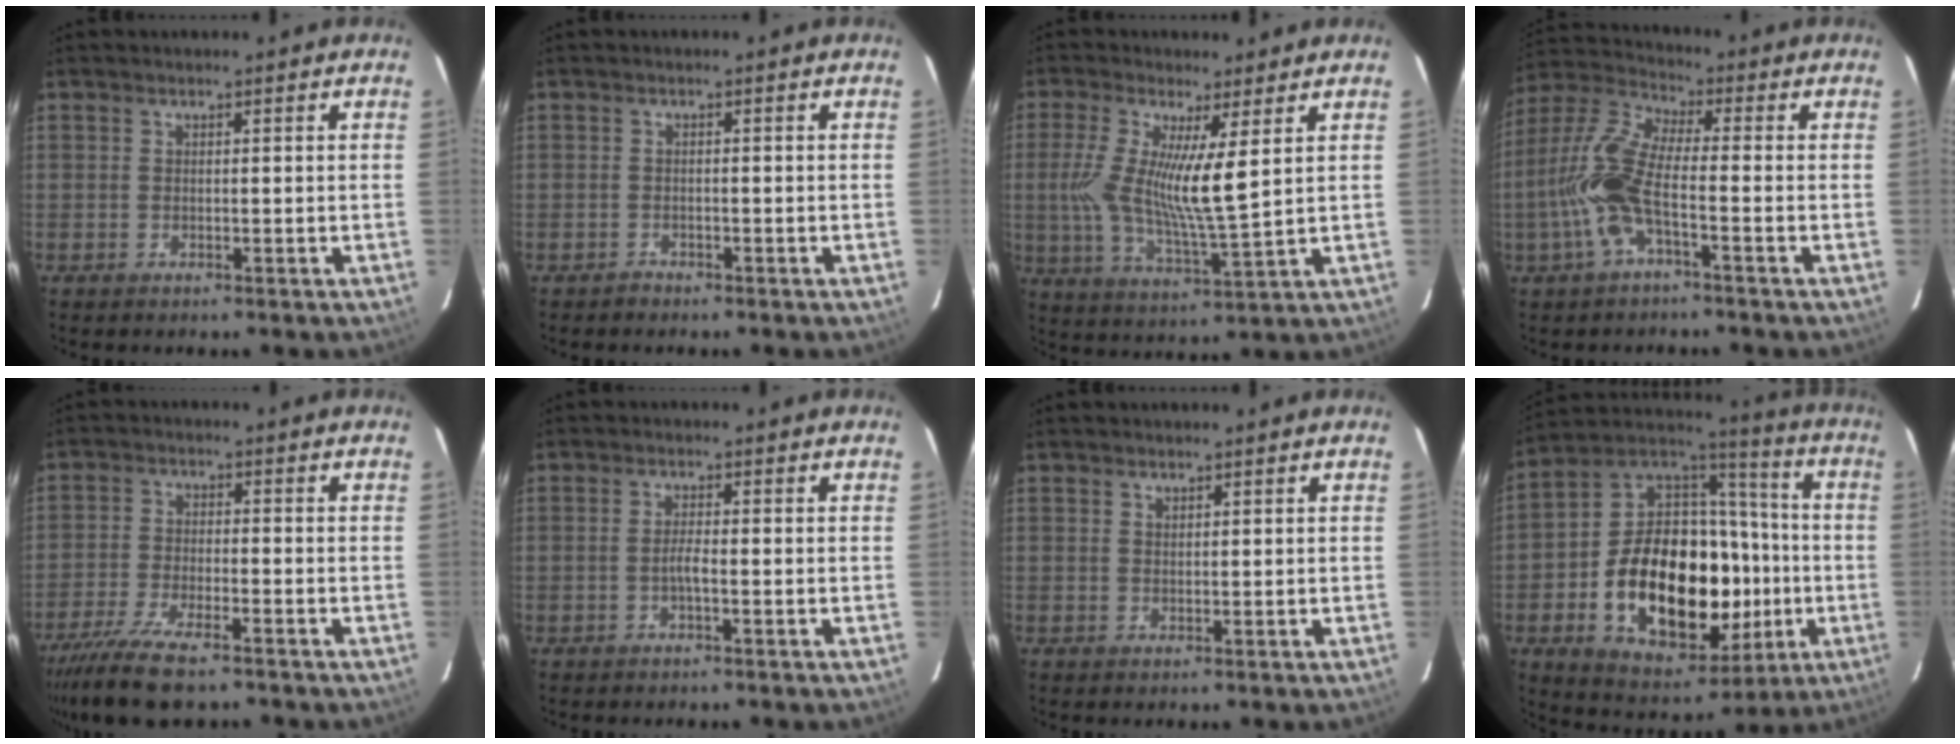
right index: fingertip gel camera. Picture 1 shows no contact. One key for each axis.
{"total": 0.9, "fx": -0.8, "fy": 0.2, "fz": -0.4, "tx": 0.007, "ty": 0.005, "tz": -0.015}
{"total": 11.5, "fx": 2.4, "fy": 1.7, "fz": 11.1, "tx": -0.220, "ty": -0.015, "tz": 0.044}
{"total": 11.0, "fx": -3.3, "fy": 2.9, "fz": 10.1, "tx": -0.233, "ty": 0.005, "tz": -0.068}
{"total": 12.9, "fx": -10.0, "fy": 3.1, "fz": 7.6, "tx": -0.178, "ty": -0.042, "tz": -0.185}
{"total": 1.7, "fx": -0.7, "fy": 0.1, "fz": 1.5, "tx": -0.030, "ty": 0.002, "tz": -0.015}
{"total": 0.7, "fx": 0.6, "fy": 0.3, "fz": 0.1, "tx": -0.002, "ty": 0.000, "tz": 0.012}
{"total": 28.1, "fx": -6.0, "fy": 17.4, "fz": 21.3, "tx": -0.397, "ty": 0.040, "tz": -0.075}